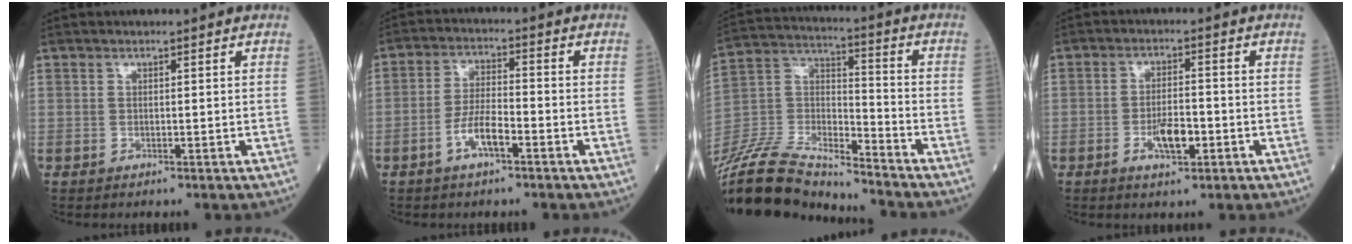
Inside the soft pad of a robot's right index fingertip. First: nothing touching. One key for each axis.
{"total": 5.6, "fx": -2.7, "fy": 1.5, "fz": 4.7, "tx": -0.092, "ty": 0.005, "tz": -0.053}
{"total": 19.9, "fx": -18.8, "fy": 2.6, "fz": 6.1, "tx": -0.135, "ty": 0.013, "tz": -0.338}
{"total": 5.0, "fx": -1.7, "fy": 1.5, "fz": 4.4, "tx": -0.082, "ty": -0.001, "tz": -0.028}